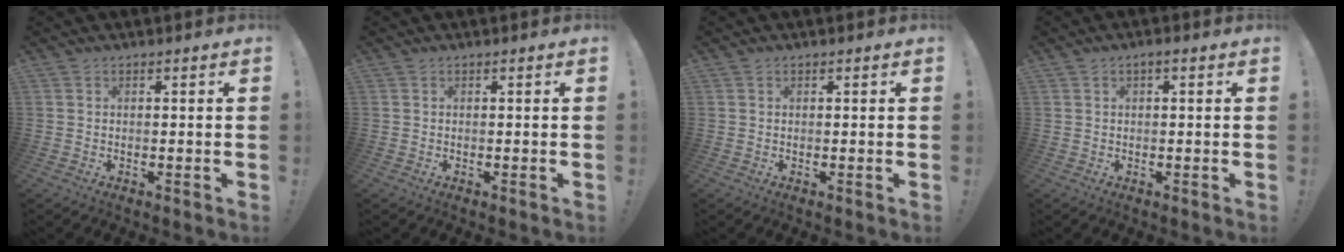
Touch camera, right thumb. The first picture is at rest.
{"total": 0.0}
{"total": 0.0}
{"total": 1.2, "force": [-0.1, 0.6, 1.0], "torque": [-0.025, 0.007, -0.002]}